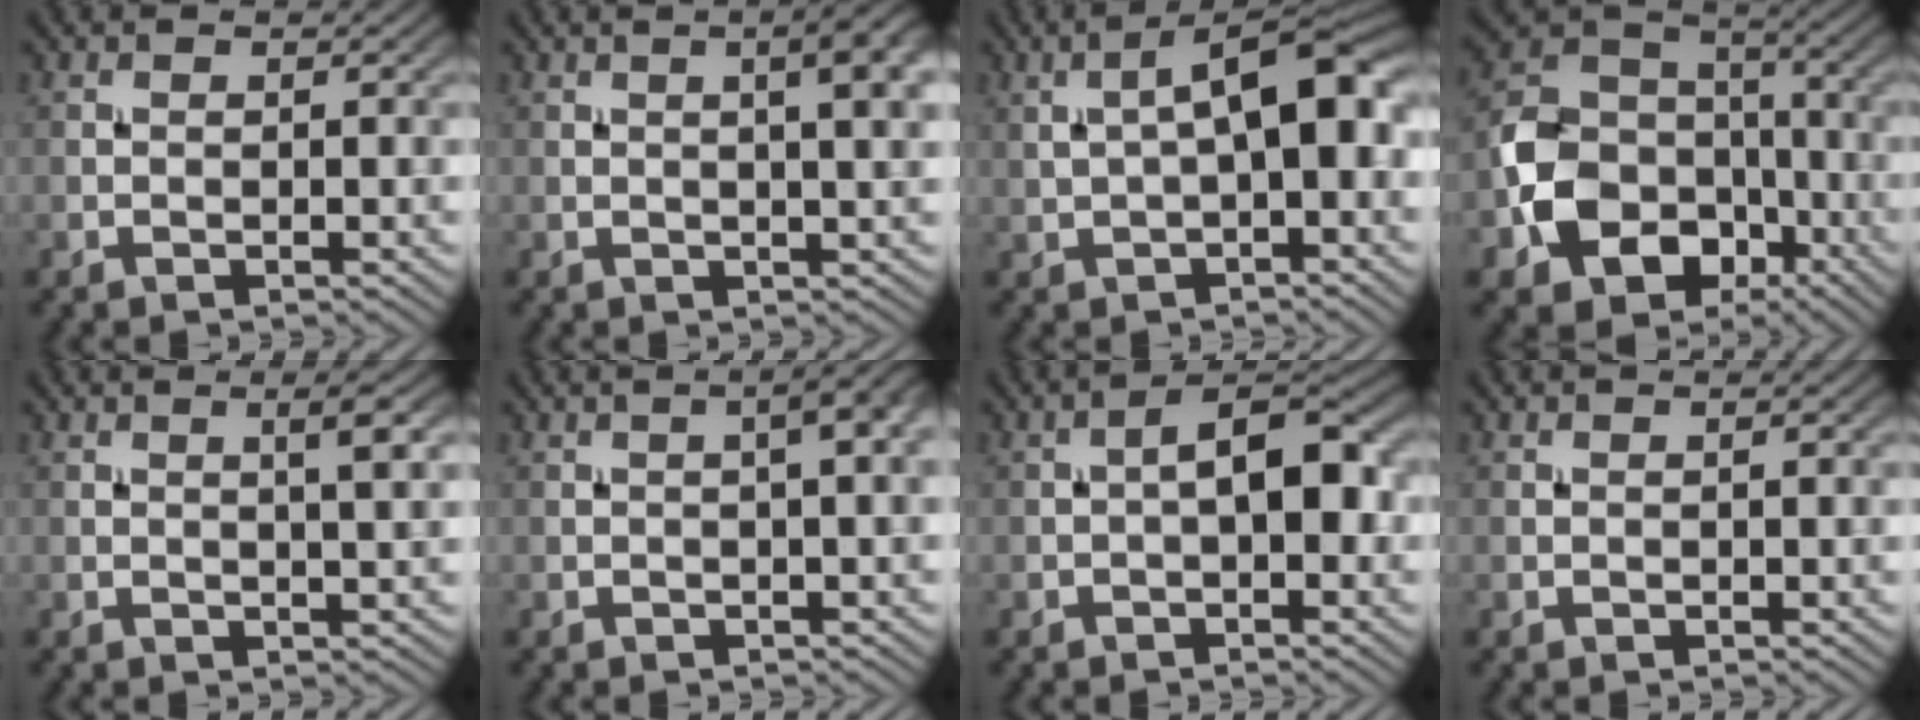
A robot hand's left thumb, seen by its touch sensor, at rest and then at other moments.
{"total": 5.8, "force": [1.8, 1.3, 5.3], "torque": [-0.065, 0.014, 0.021]}
{"total": 7.8, "force": [0.7, 3.0, 7.1], "torque": [-0.124, 0.015, 0.014]}
{"total": 12.8, "force": [-5.0, 9.5, 7.0], "torque": [-0.158, -0.024, -0.099]}
{"total": 2.9, "force": [1.0, 0.0, 2.7], "torque": [-0.044, 0.006, 0.018]}
{"total": 3.3, "force": [0.5, 0.5, 3.3], "torque": [-0.046, 0.015, 0.006]}
{"total": 5.2, "force": [-0.4, 2.2, 4.8], "torque": [-0.066, 0.015, -0.014]}
{"total": 0.5, "force": [0.2, -0.2, 0.5], "torque": [-0.009, 0.003, 0.003]}